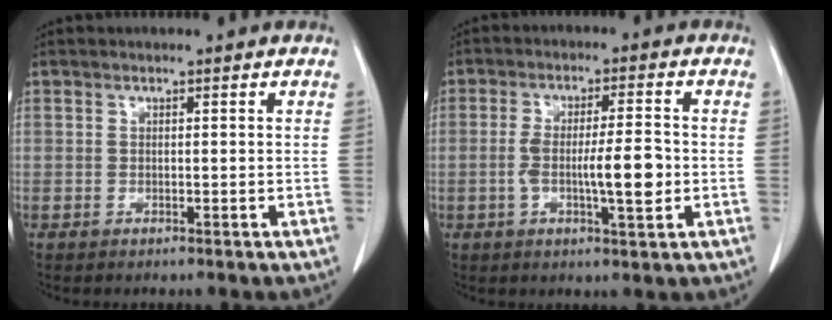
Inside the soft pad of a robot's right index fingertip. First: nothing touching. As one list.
[{"total": 7.7, "force": [-1.3, 1.1, 7.5], "torque": [-0.131, 0.002, -0.021]}]